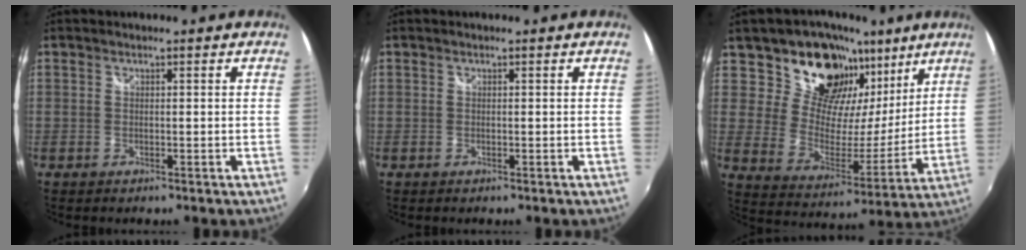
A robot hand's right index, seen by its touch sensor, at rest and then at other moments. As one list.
[{"total": 0.0}, {"total": 19.8, "force": [12.1, 12.6, 9.3], "torque": [-0.158, 0.006, 0.215]}]